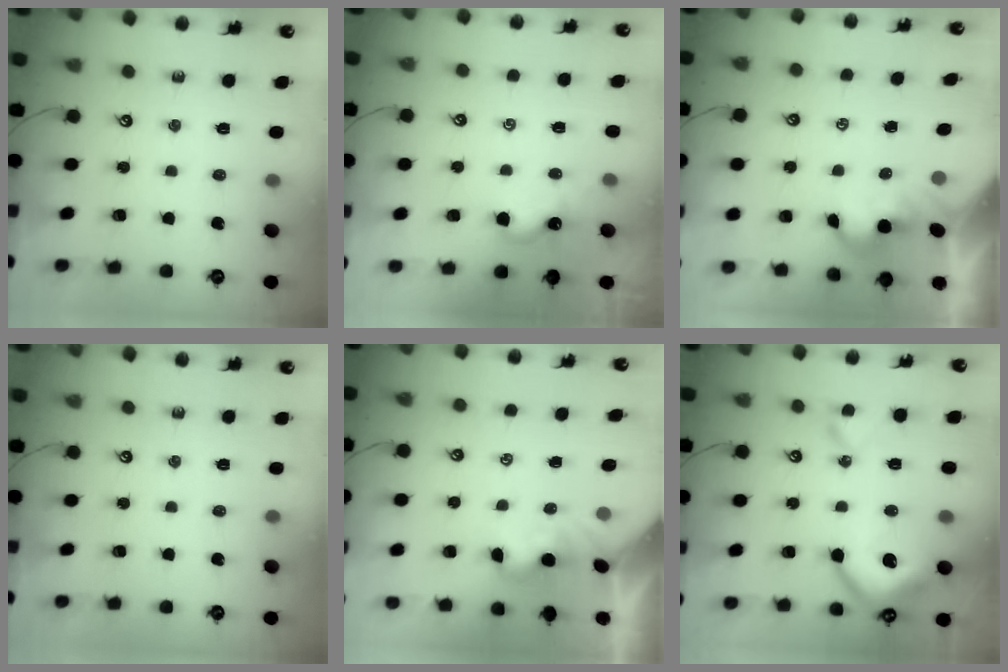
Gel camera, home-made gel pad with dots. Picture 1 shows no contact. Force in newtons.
{"total": 1.3, "press": 1.2, "slide": 0.4}
{"total": 1.9, "press": 1.9, "slide": 0.4}
{"total": 0.0}
{"total": 2.1, "press": 2.1, "slide": 0.5}
{"total": 13.6, "press": 13.5, "slide": 1.7}